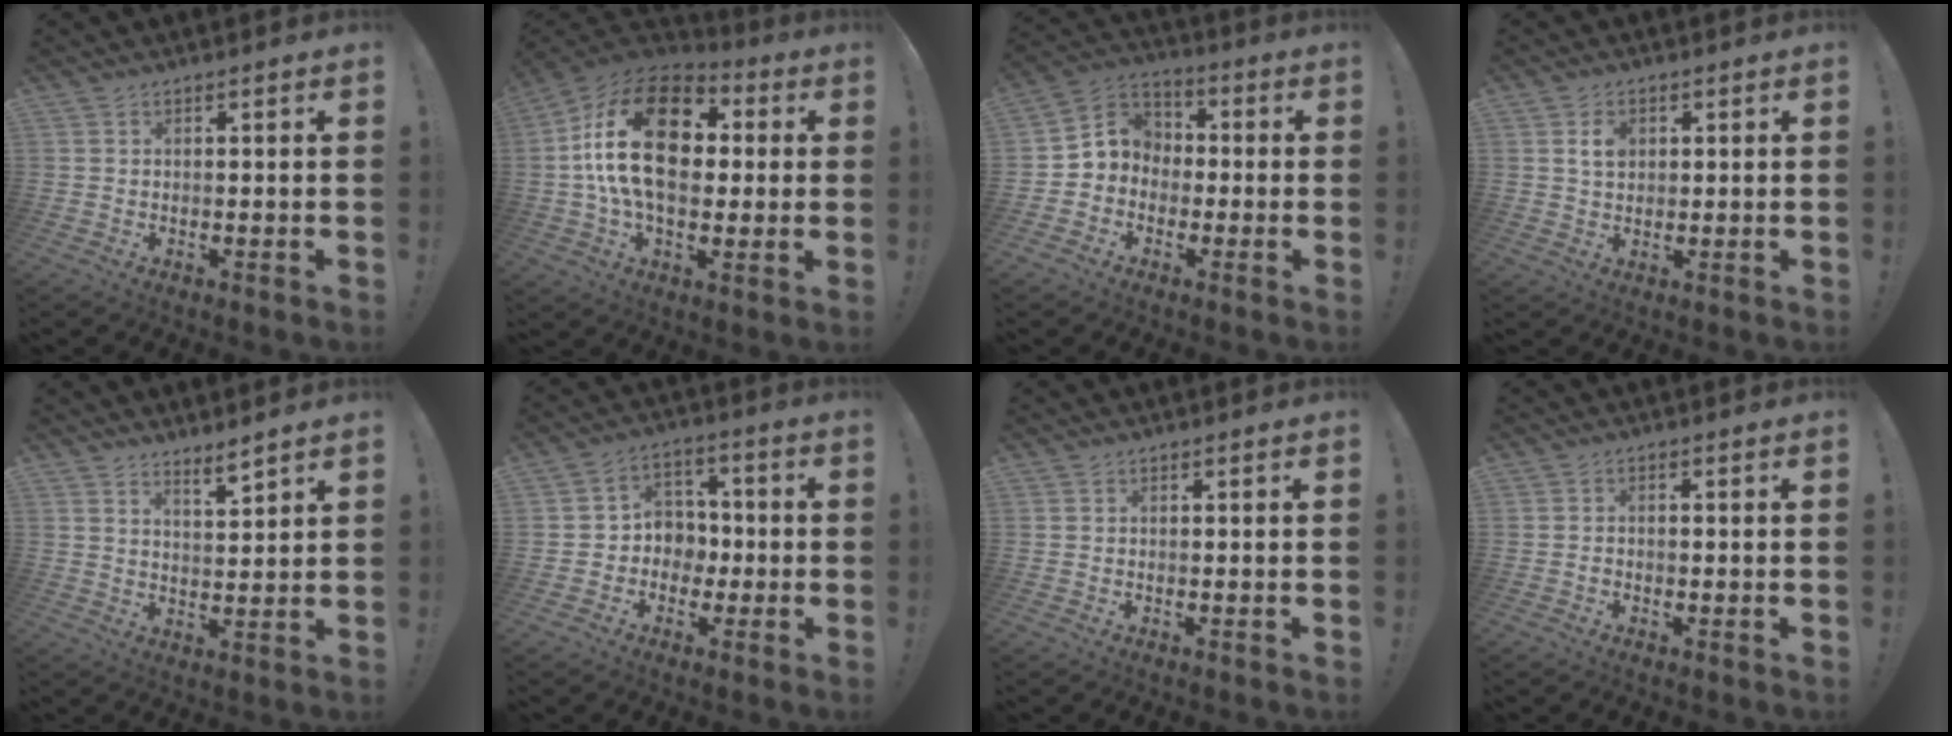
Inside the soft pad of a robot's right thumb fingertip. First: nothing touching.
{"total": 24.2, "force": [3.7, 14.4, 19.0], "torque": [-0.340, 0.004, 0.061]}
{"total": 7.0, "force": [-1.8, 6.6, 1.6], "torque": [-0.016, 0.018, -0.025]}
{"total": 4.6, "force": [1.3, 3.3, 3.0], "torque": [-0.042, -0.001, 0.022]}
{"total": 5.3, "force": [4.7, 0.2, 2.5], "torque": [-0.029, -0.038, 0.078]}
{"total": 8.0, "force": [-1.9, 7.5, 1.9], "torque": [-0.034, 0.019, -0.027]}
{"total": 0.0}
{"total": 1.1, "force": [-0.8, 0.5, 0.6], "torque": [-0.012, 0.005, -0.013]}